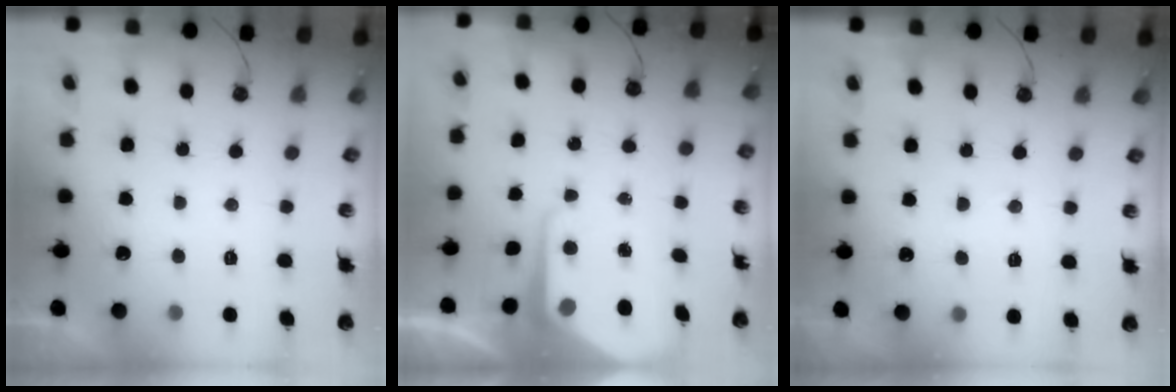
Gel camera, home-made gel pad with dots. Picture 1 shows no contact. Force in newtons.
{"total": 8.0, "press": 7.9, "slide": 0.6}
{"total": 4.5, "press": 4.4, "slide": 0.6}